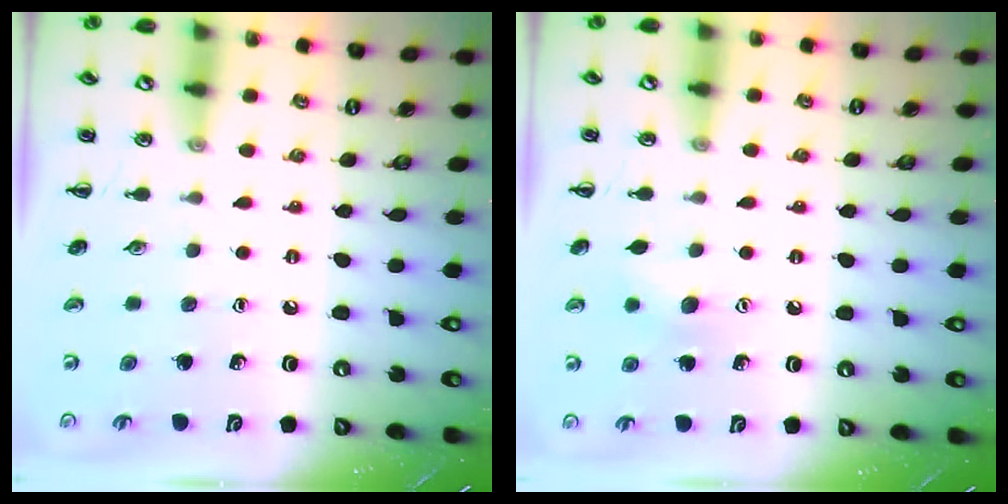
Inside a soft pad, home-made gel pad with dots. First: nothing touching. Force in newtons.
{"total": 8.1, "press": 7.9, "slide": 1.8}